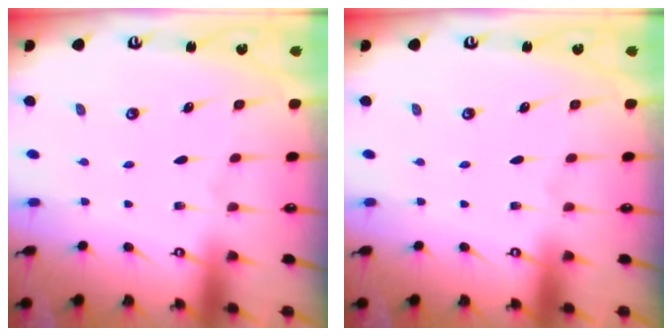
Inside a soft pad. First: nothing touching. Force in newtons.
{"total": 0.0}